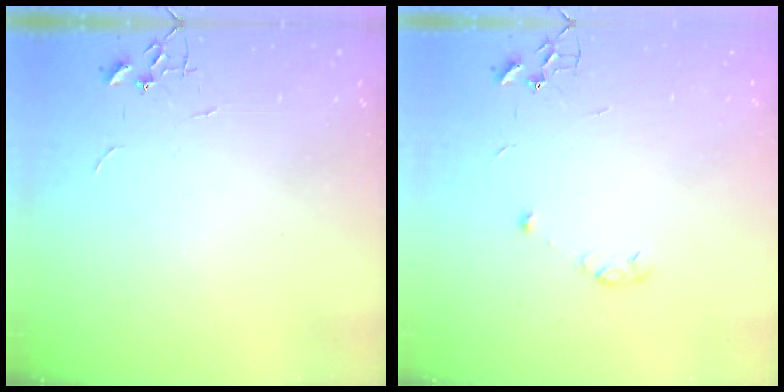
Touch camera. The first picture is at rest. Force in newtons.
{"total": 4.3, "press": 4.2, "slide": 0.7}